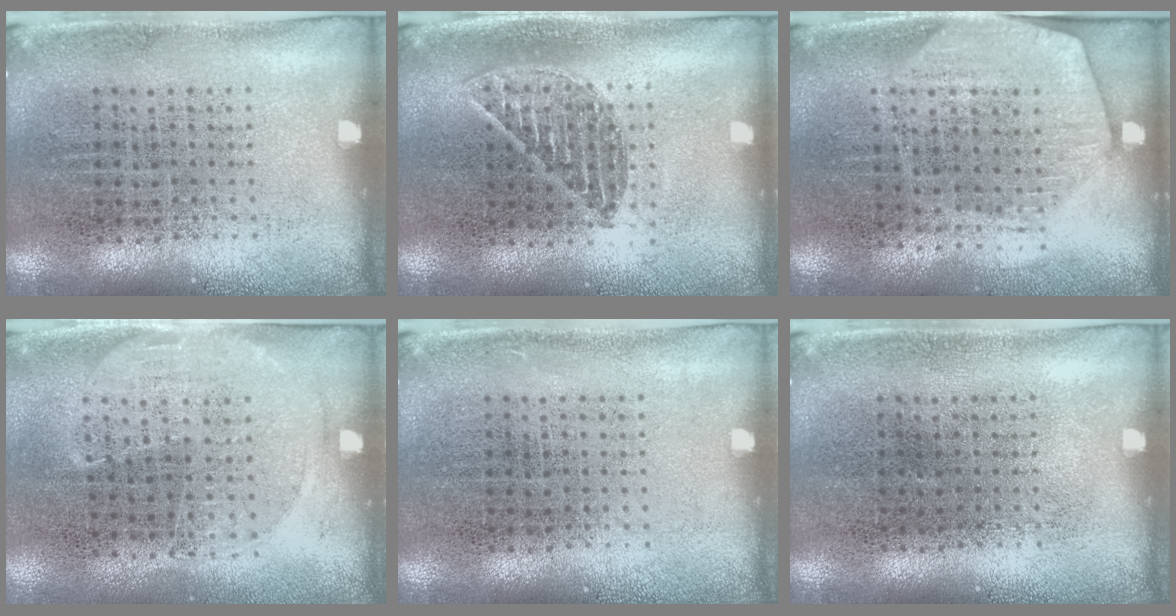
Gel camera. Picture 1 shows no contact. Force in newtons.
{"total": 1.1, "press": 1.0, "slide": 0.4}
{"total": 1.9, "press": 1.7, "slide": 0.9}
{"total": 1.4, "press": 1.2, "slide": 0.8}
{"total": 0.0}
{"total": 0.0}